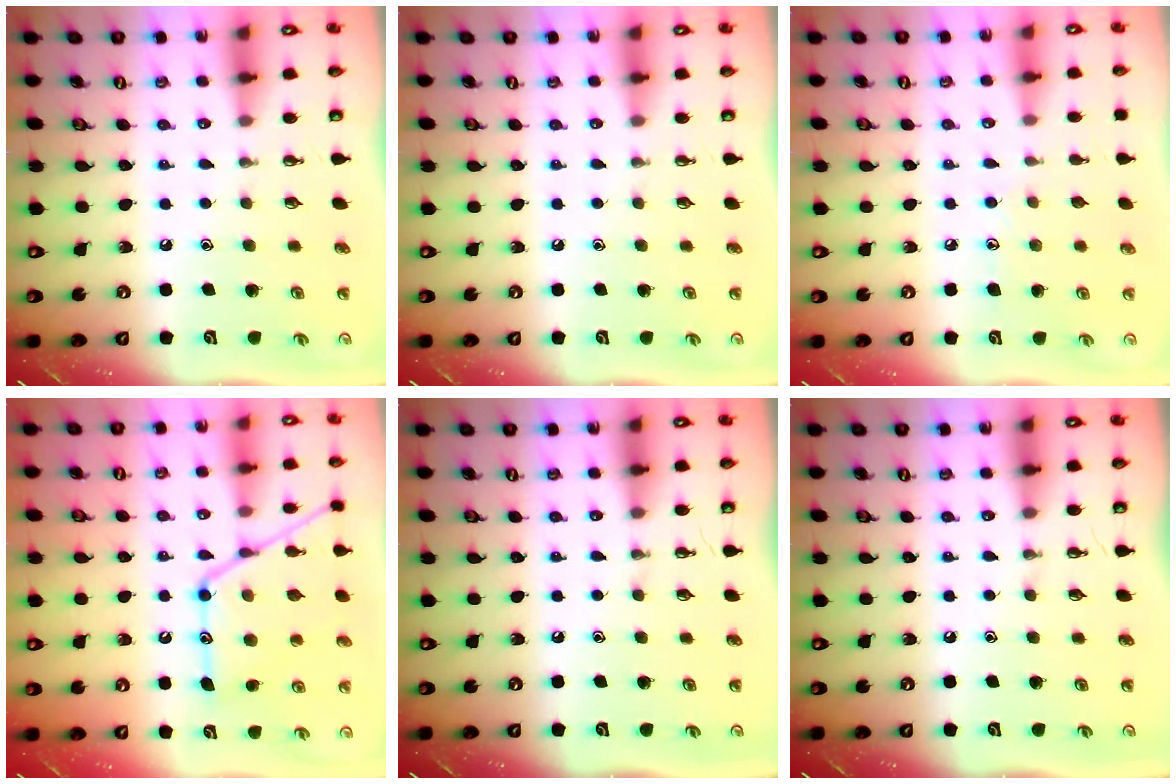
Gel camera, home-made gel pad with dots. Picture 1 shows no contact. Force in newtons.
{"total": 0.0}
{"total": 5.4, "press": 5.4, "slide": 0.5}
{"total": 17.3, "press": 17.3, "slide": 1.3}
{"total": 0.0}
{"total": 0.0}